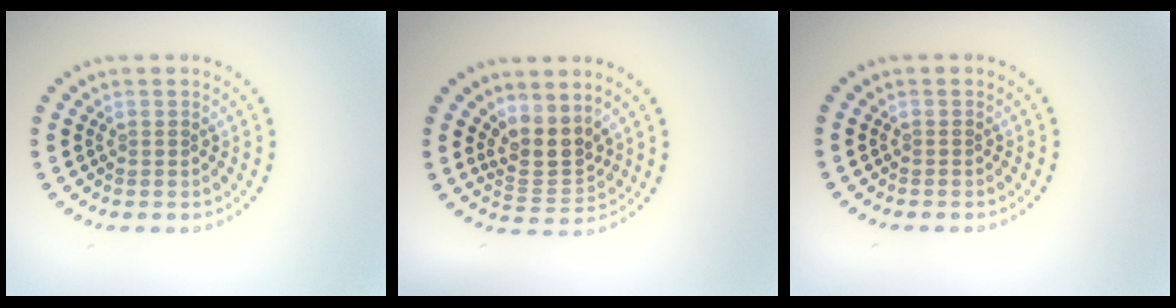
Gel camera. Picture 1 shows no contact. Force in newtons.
{"total": 3.4, "press": 2.8, "slide": 2.0}
{"total": 0.0}